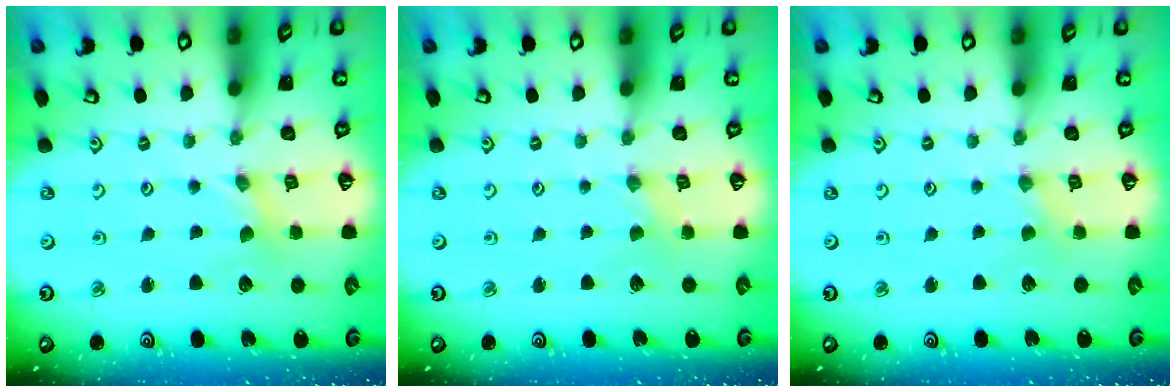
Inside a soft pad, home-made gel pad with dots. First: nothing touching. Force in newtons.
{"total": 0.0}
{"total": 1.0, "press": 0.9, "slide": 0.2}